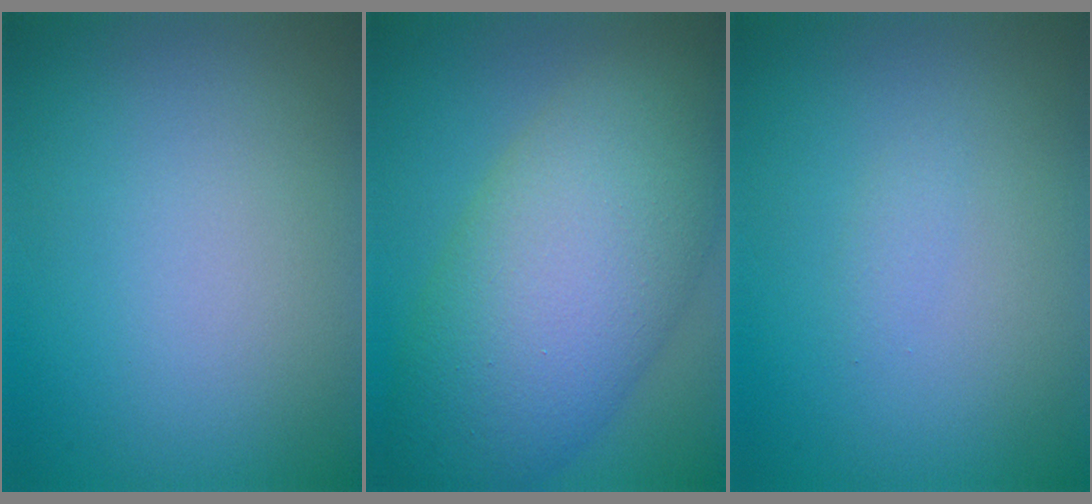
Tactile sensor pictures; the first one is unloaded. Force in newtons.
{"total": 11.4, "press": 11.4, "slide": 0.5}
{"total": 0.6, "press": 0.6, "slide": 0.0}